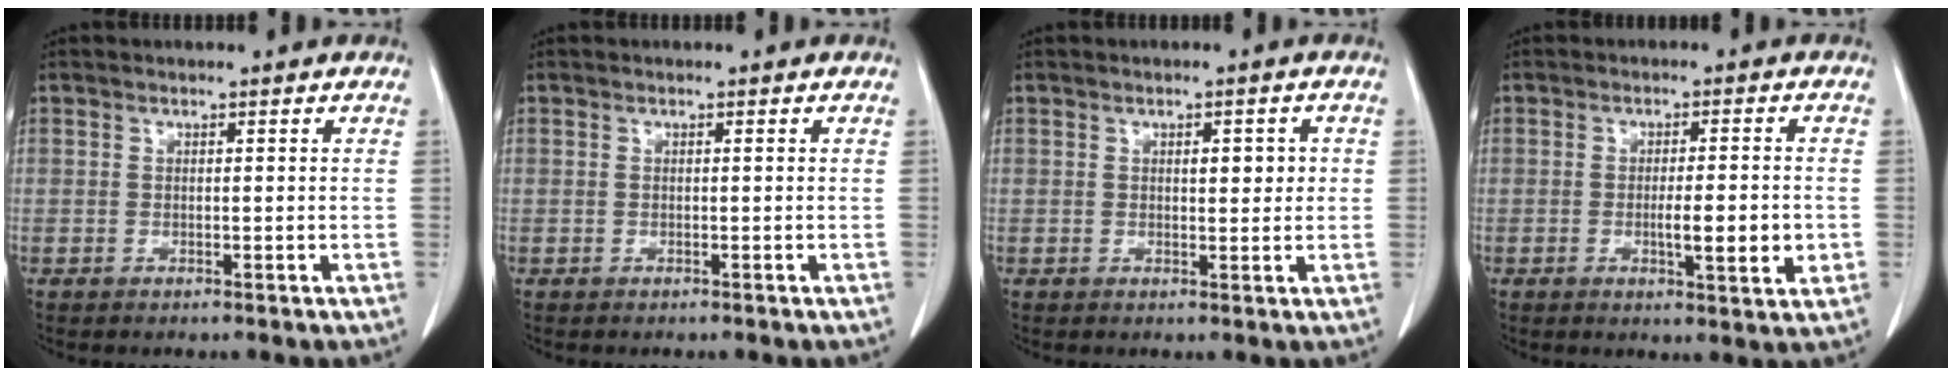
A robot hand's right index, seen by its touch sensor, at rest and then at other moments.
{"total": 0.0}
{"total": 2.8, "force": [0.6, 1.1, 2.5], "torque": [-0.033, 0.001, 0.009]}
{"total": 6.3, "force": [-1.2, 0.9, 6.2], "torque": [-0.093, -0.008, -0.016]}